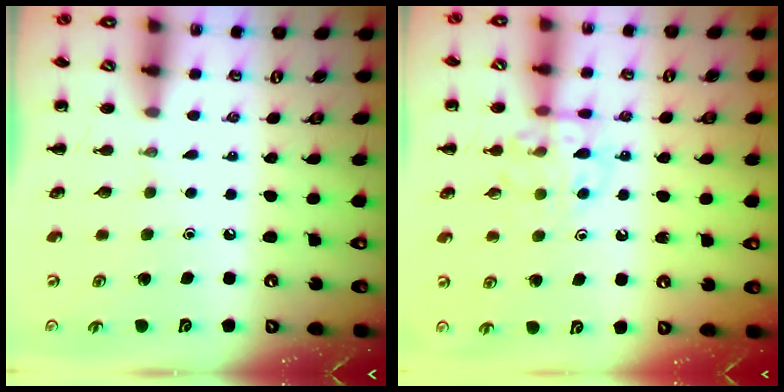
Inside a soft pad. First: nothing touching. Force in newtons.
{"total": 12.1, "press": 12.0, "slide": 1.4}